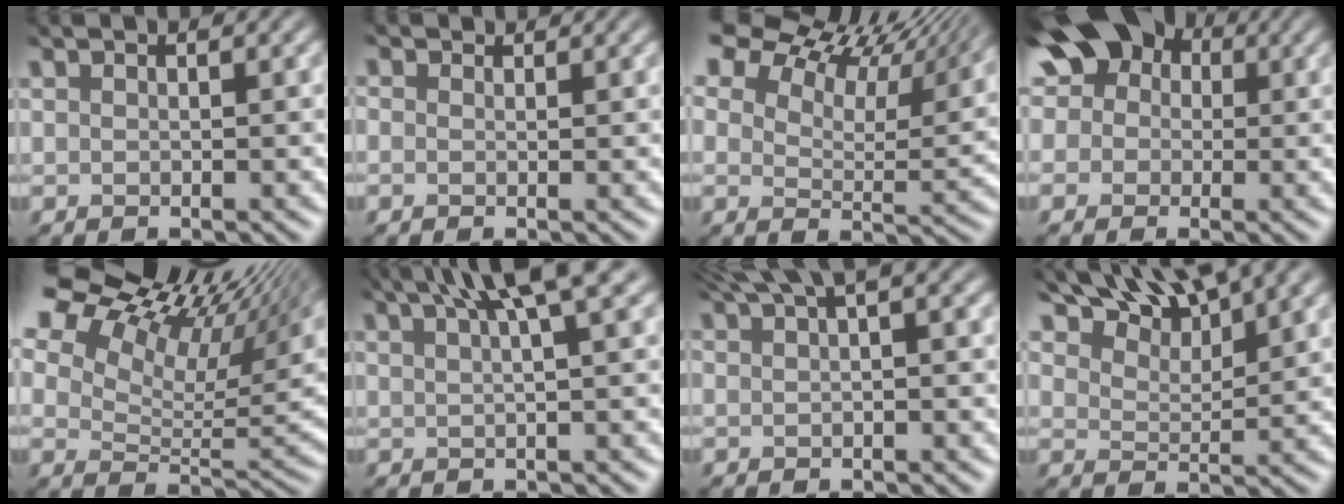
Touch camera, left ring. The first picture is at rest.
{"total": 1.0, "force": [0.6, -0.3, -0.8], "torque": [0.000, -0.007, 0.014]}
{"total": 10.7, "force": [7.7, 5.5, 5.0], "torque": [-0.112, 0.012, 0.112]}
{"total": 11.5, "force": [4.2, 8.9, 5.9], "torque": [-0.115, 0.021, 0.063]}
{"total": 12.5, "force": [7.1, 6.9, 7.6], "torque": [-0.172, 0.038, 0.134]}
{"total": 5.5, "force": [3.0, 1.3, 4.5], "torque": [-0.078, 0.011, 0.056]}
{"total": 2.2, "force": [1.4, 0.2, 1.7], "torque": [-0.051, 0.007, 0.040]}
{"total": 7.7, "force": [6.0, 2.6, 4.1], "torque": [-0.093, -0.004, 0.084]}